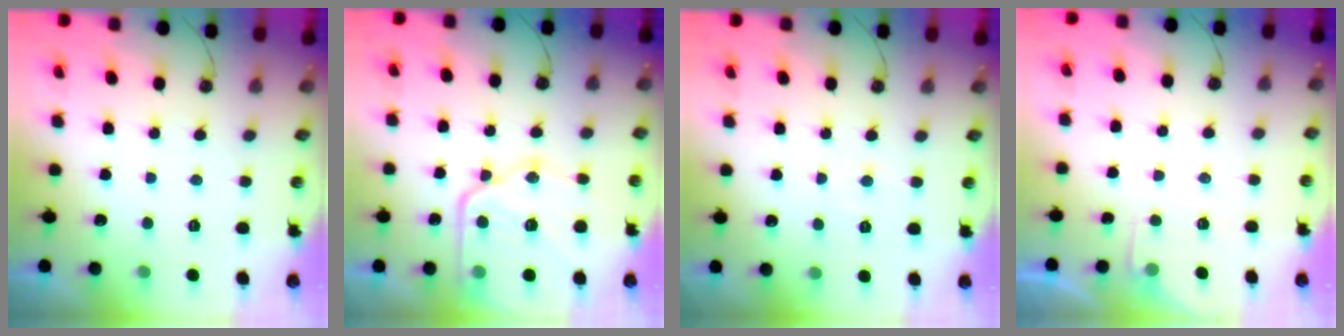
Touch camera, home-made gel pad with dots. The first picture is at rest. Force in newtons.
{"total": 18.7, "press": 18.6, "slide": 1.7}
{"total": 3.4, "press": 3.3, "slide": 0.5}
{"total": 4.2, "press": 4.1, "slide": 0.6}